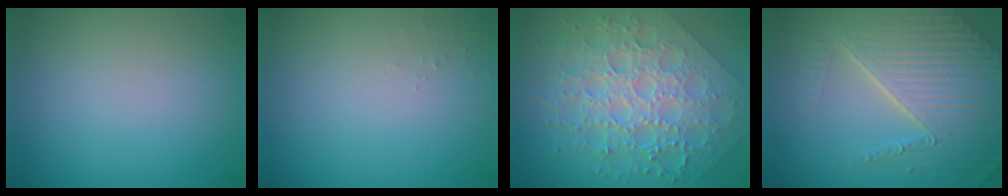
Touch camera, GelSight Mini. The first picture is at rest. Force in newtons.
{"total": 0.5, "press": 0.5, "slide": 0.2}
{"total": 7.7, "press": 6.3, "slide": 4.3}
{"total": 7.2, "press": 5.5, "slide": 4.6}